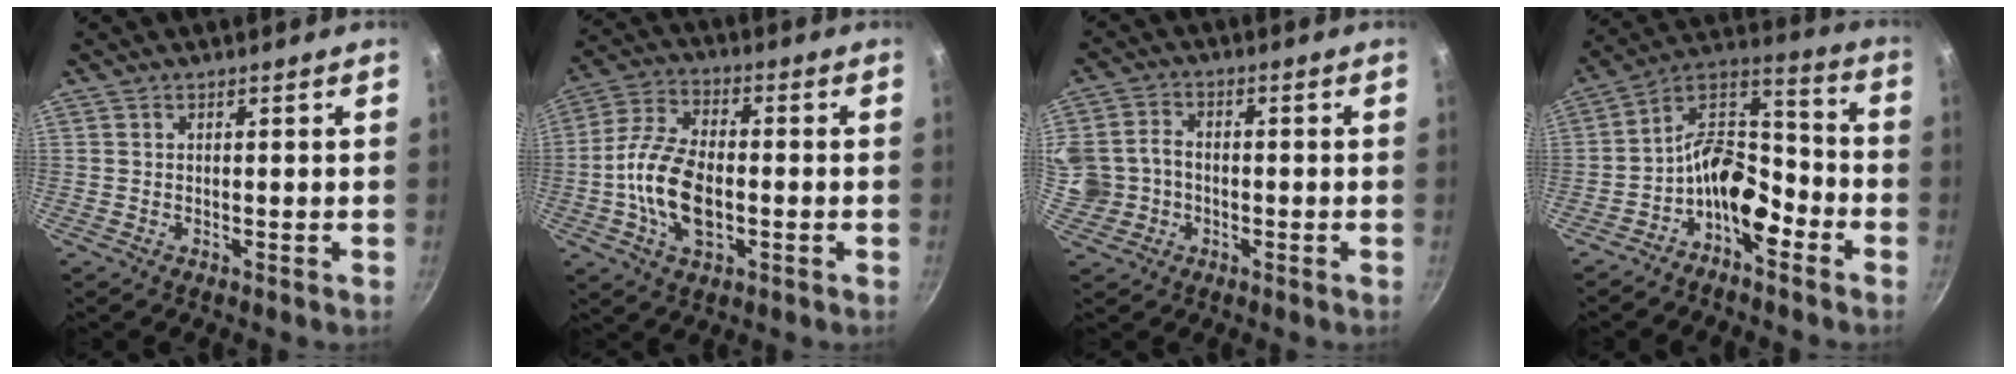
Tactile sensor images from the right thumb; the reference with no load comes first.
{"total": 13.3, "force": [-2.2, 7.4, 10.8], "torque": [-0.206, 0.026, -0.052]}
{"total": 10.9, "force": [-1.2, 9.6, 4.9], "torque": [-0.113, 0.030, -0.018]}
{"total": 12.2, "force": [-5.9, 6.7, 8.4], "torque": [-0.118, 0.076, -0.120]}